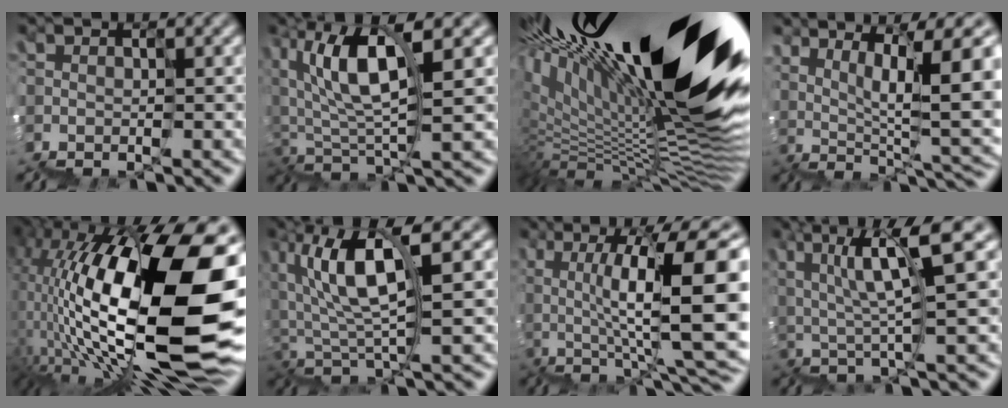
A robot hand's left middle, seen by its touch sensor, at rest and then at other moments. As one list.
[{"total": 6.3, "force": [2.5, 1.9, 5.5], "torque": [-0.092, 0.013, 0.045]}, {"total": 19.3, "force": [8.0, 6.4, 16.3], "torque": [-0.250, 0.022, 0.146]}, {"total": 8.1, "force": [1.5, 1.5, 7.8], "torque": [-0.091, 0.011, 0.043]}, {"total": 18.0, "force": [1.1, 7.2, 16.5], "torque": [-0.300, 0.017, 0.026]}, {"total": 6.1, "force": [1.6, 1.4, 5.7], "torque": [-0.099, 0.020, 0.028]}, {"total": 10.2, "force": [1.0, 2.8, 9.8], "torque": [-0.115, 0.022, 0.029]}, {"total": 5.3, "force": [2.4, 0.5, 4.7], "torque": [-0.057, 0.008, 0.042]}]